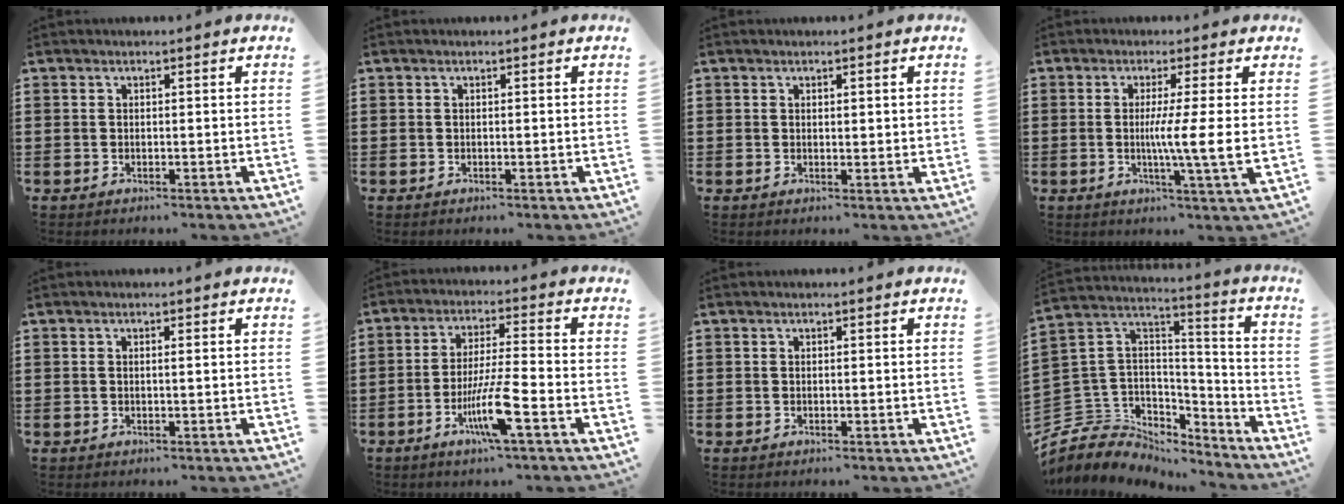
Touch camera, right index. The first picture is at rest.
{"total": 0.0}
{"total": 0.8, "force": [0.4, 0.4, 0.5], "torque": [-0.011, 0.002, 0.008]}
{"total": 7.1, "force": [-0.1, -0.8, 7.0], "torque": [-0.126, -0.016, -0.006]}
{"total": 0.6, "force": [0.0, 0.0, 0.6], "torque": [-0.011, -0.002, 0.001]}
{"total": 8.6, "force": [-3.9, 0.4, 7.7], "torque": [-0.158, -0.015, -0.077]}
{"total": 0.0}
{"total": 6.8, "force": [-4.4, 5.1, 0.2], "torque": [-0.049, -0.019, -0.090]}